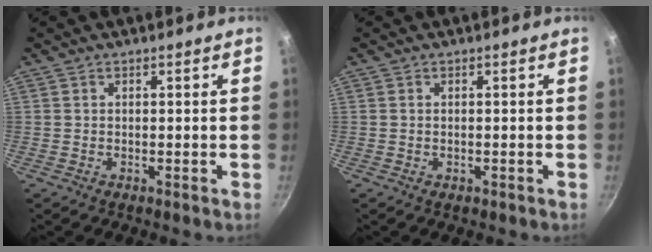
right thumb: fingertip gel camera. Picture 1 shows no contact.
{"total": 0.5, "force": [-0.2, 0.3, 0.4], "torque": [-0.004, 0.001, -0.004]}